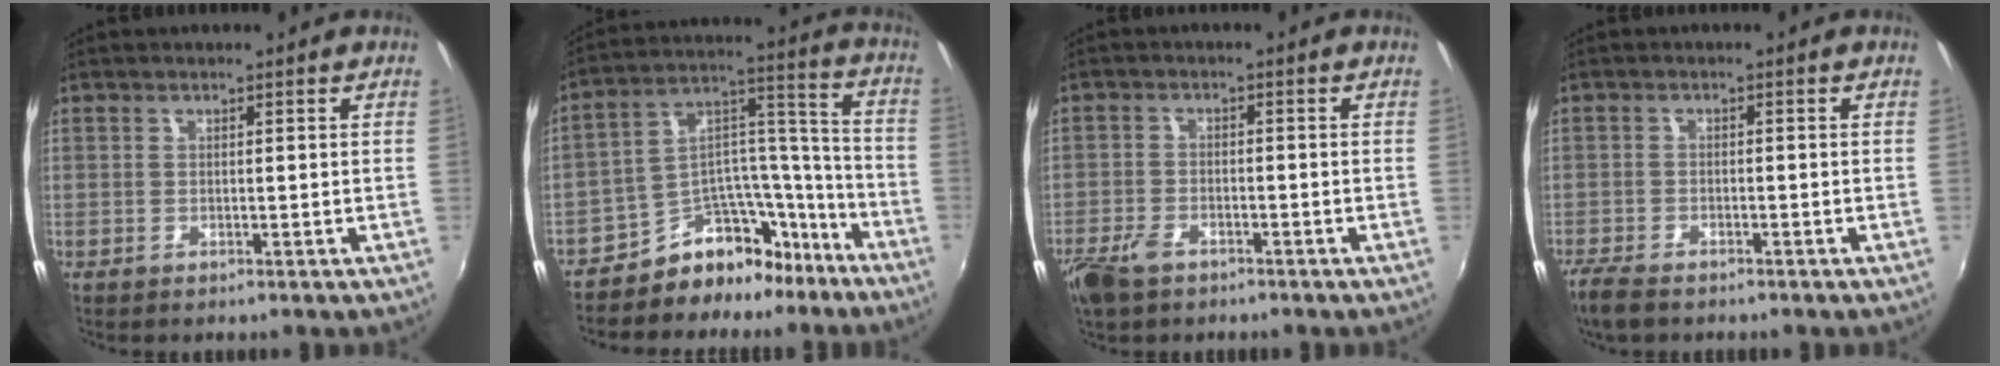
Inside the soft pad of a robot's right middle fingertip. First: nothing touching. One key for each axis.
{"total": 13.4, "fx": -9.9, "fy": 7.6, "fz": 4.9, "tx": -0.069, "ty": 0.084, "tz": -0.148}
{"total": 6.4, "fx": -4.4, "fy": 3.3, "fz": 3.3, "tx": -0.092, "ty": -0.011, "tz": -0.087}
{"total": 5.0, "fx": -4.1, "fy": 1.4, "fz": 2.5, "tx": -0.070, "ty": -0.018, "tz": -0.081}